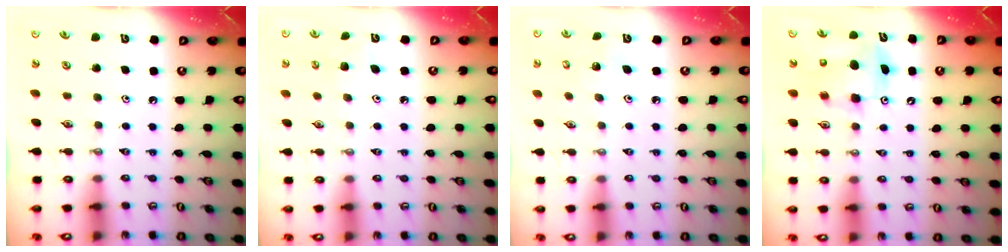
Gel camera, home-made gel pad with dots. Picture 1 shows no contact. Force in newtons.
{"total": 4.5, "press": 4.5, "slide": 0.3}
{"total": 3.9, "press": 3.9, "slide": 0.3}
{"total": 7.4, "press": 7.4, "slide": 0.6}